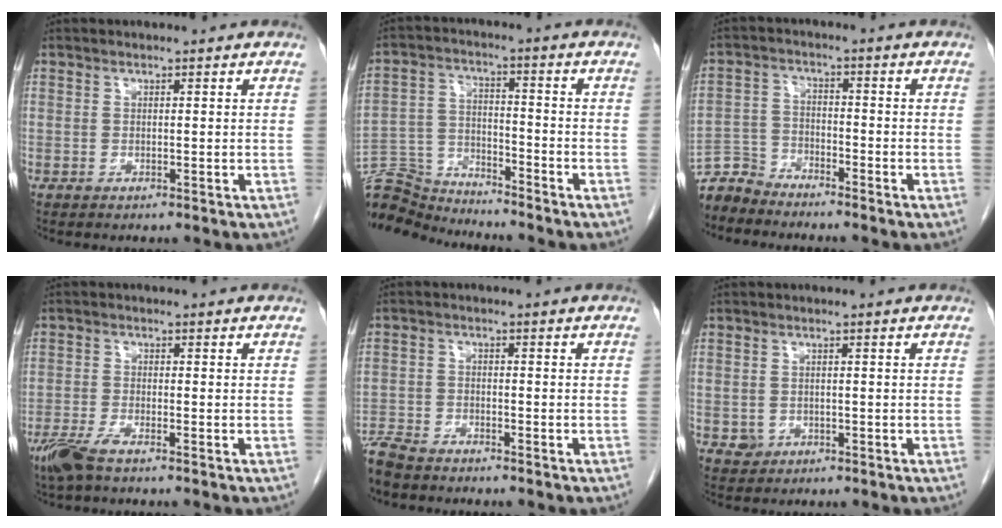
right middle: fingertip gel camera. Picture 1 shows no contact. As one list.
[{"total": 10.4, "force": [-10.4, 0.6, 0.3], "torque": [-0.009, 0.012, -0.195]}, {"total": 5.0, "force": [-4.9, 0.9, -0.7], "torque": [0.012, -0.003, -0.097]}, {"total": 4.3, "force": [-3.1, 0.7, 3.0], "torque": [-0.068, -0.011, -0.061]}, {"total": 6.2, "force": [-5.6, 1.8, 1.9], "torque": [-0.035, -0.014, -0.102]}, {"total": 1.6, "force": [-0.5, 1.5, 0.4], "torque": [-0.004, 0.004, -0.002]}]